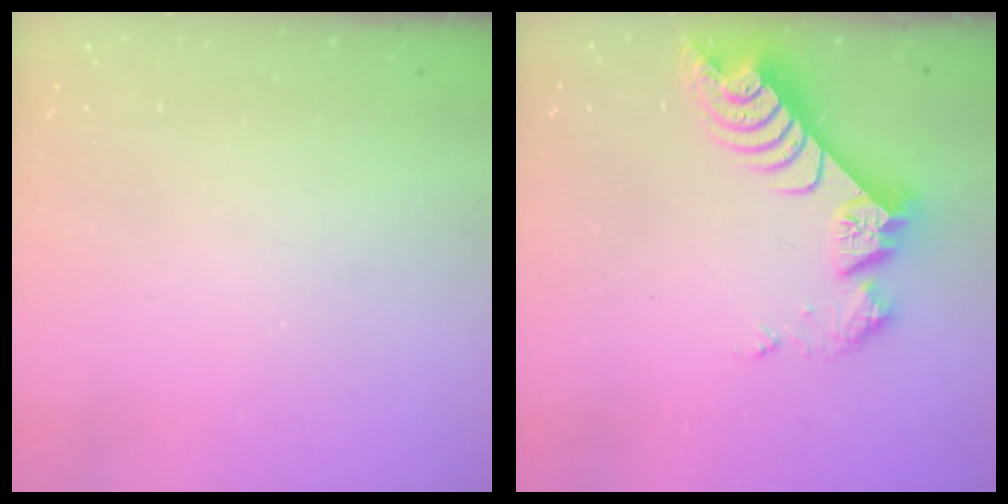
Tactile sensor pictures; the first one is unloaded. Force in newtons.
{"total": 8.7, "press": 8.6, "slide": 1.0}